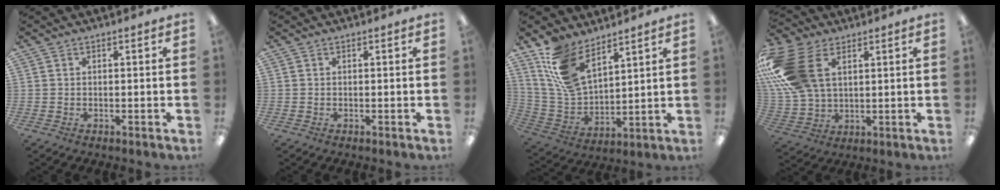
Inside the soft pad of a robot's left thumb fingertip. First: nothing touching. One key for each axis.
{"total": 0.0}
{"total": 14.3, "fx": 9.6, "fy": 7.2, "fz": 7.7, "tx": -0.183, "ty": -0.030, "tz": 0.187}
{"total": 20.3, "fx": 6.8, "fy": 13.3, "fz": 13.7, "tx": -0.318, "ty": -0.008, "tz": 0.124}